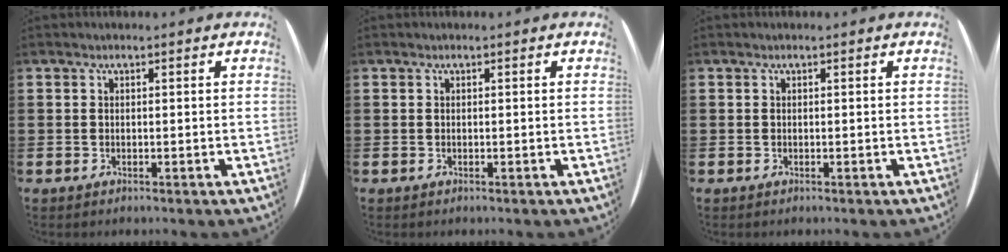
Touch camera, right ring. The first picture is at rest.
{"total": 0.0}
{"total": 0.0}